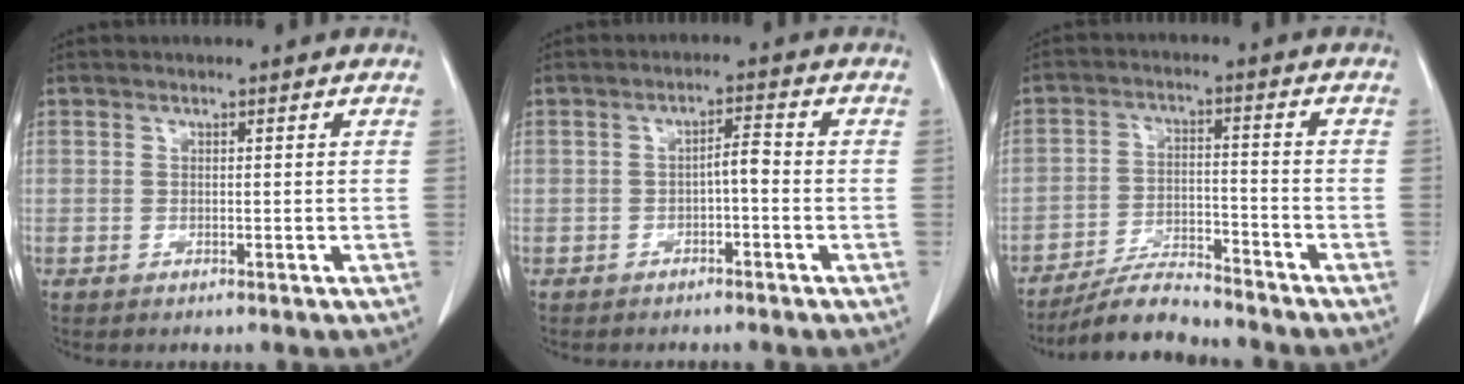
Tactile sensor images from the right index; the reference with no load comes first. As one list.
[{"total": 2.6, "force": [-0.7, 0.6, 2.4], "torque": [-0.038, 0.008, -0.012]}, {"total": 7.4, "force": [-7.1, 0.9, 2.0], "torque": [-0.036, -0.010, -0.126]}]